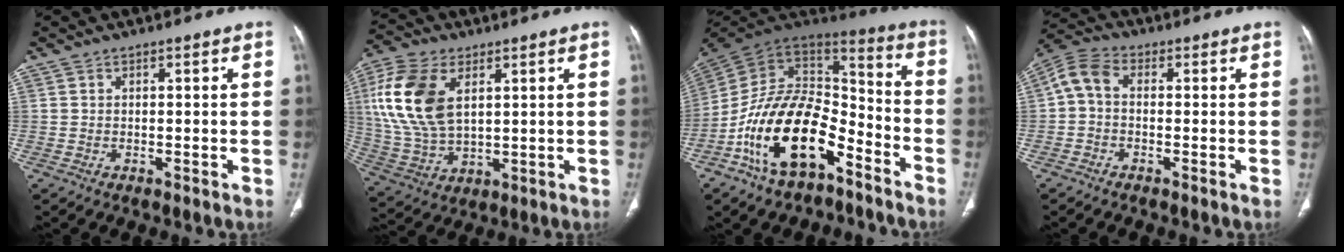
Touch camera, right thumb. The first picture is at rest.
{"total": 16.4, "force": [4.6, 9.7, 12.4], "torque": [-0.260, -0.007, 0.097]}
{"total": 22.5, "force": [-10.9, 12.0, 15.7], "torque": [-0.260, 0.084, -0.185]}
{"total": 5.6, "force": [-0.3, 3.6, 4.3], "torque": [-0.083, 0.019, -0.019]}